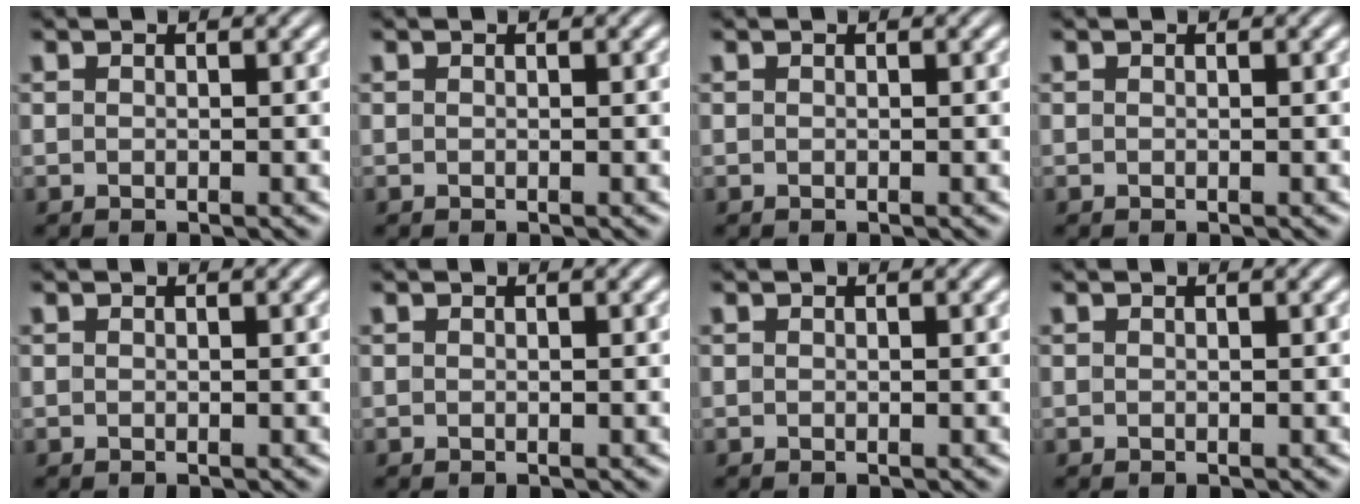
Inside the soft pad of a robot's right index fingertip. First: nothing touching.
{"total": 0.0}
{"total": 0.0}
{"total": 0.0}
{"total": 0.0}
{"total": 0.0}
{"total": 0.0}
{"total": 0.0}